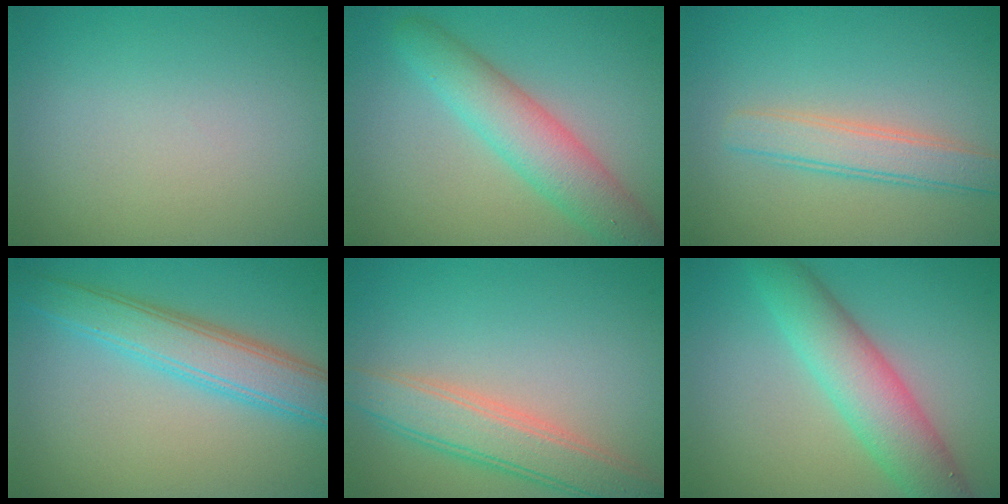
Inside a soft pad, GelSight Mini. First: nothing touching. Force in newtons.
{"total": 5.3, "press": 5.3, "slide": 0.3}
{"total": 3.1, "press": 3.1, "slide": 0.0}
{"total": 5.2, "press": 5.2, "slide": 0.3}
{"total": 4.8, "press": 4.8, "slide": 0.1}
{"total": 6.0, "press": 6.0, "slide": 0.1}